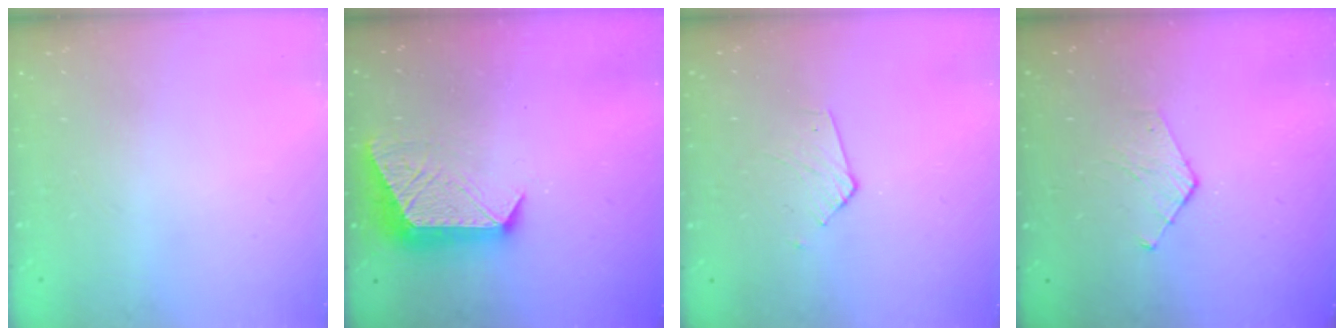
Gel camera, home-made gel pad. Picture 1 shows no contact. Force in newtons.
{"total": 10.7, "press": 10.7, "slide": 0.8}
{"total": 2.9, "press": 2.9, "slide": 0.2}
{"total": 2.8, "press": 2.8, "slide": 0.3}